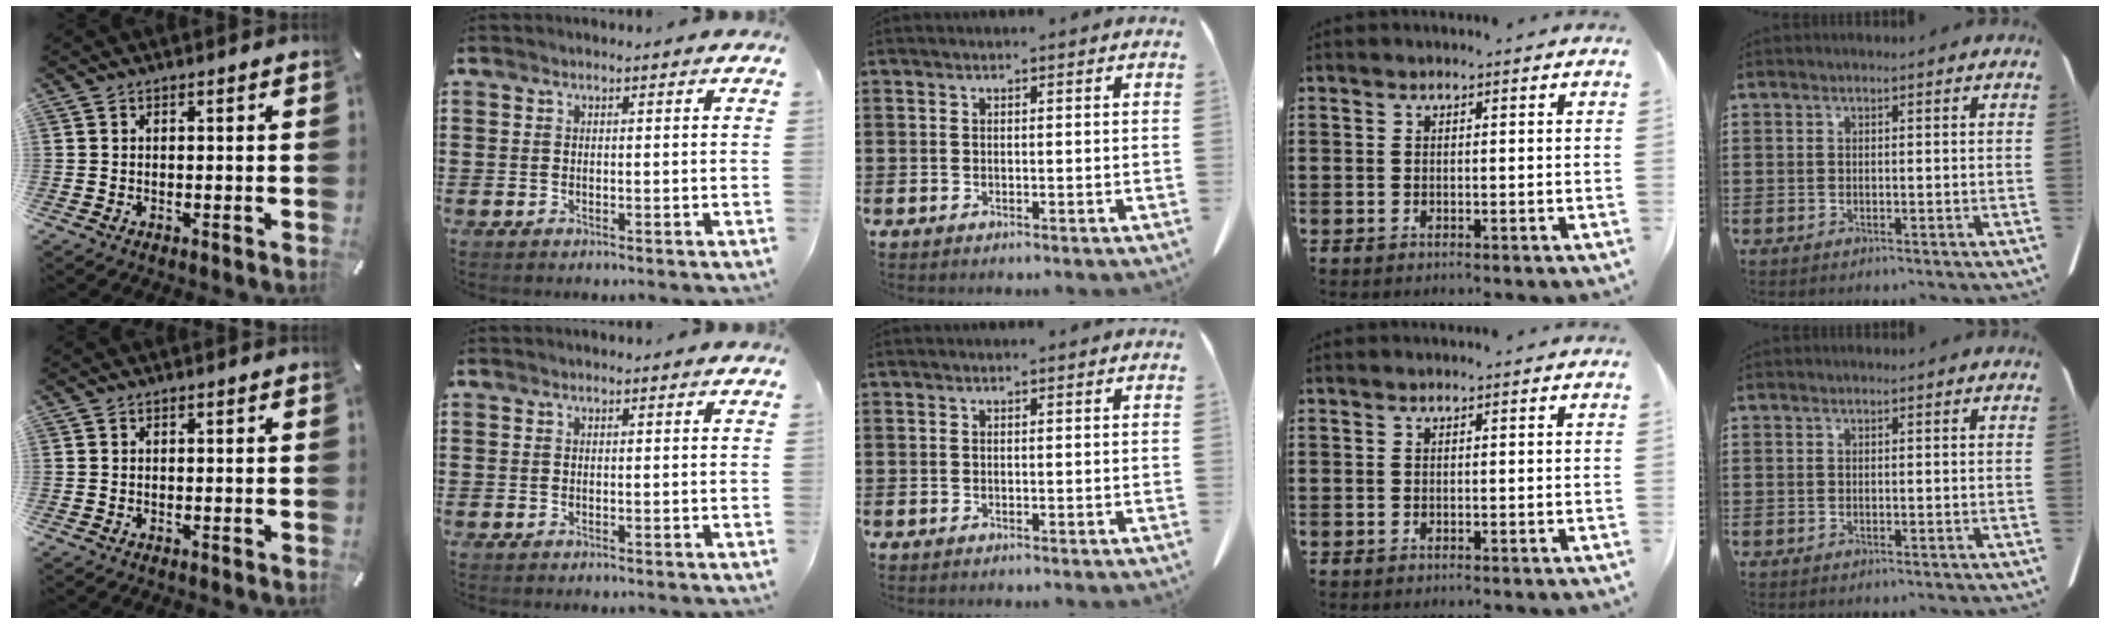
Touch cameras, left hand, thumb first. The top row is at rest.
{}